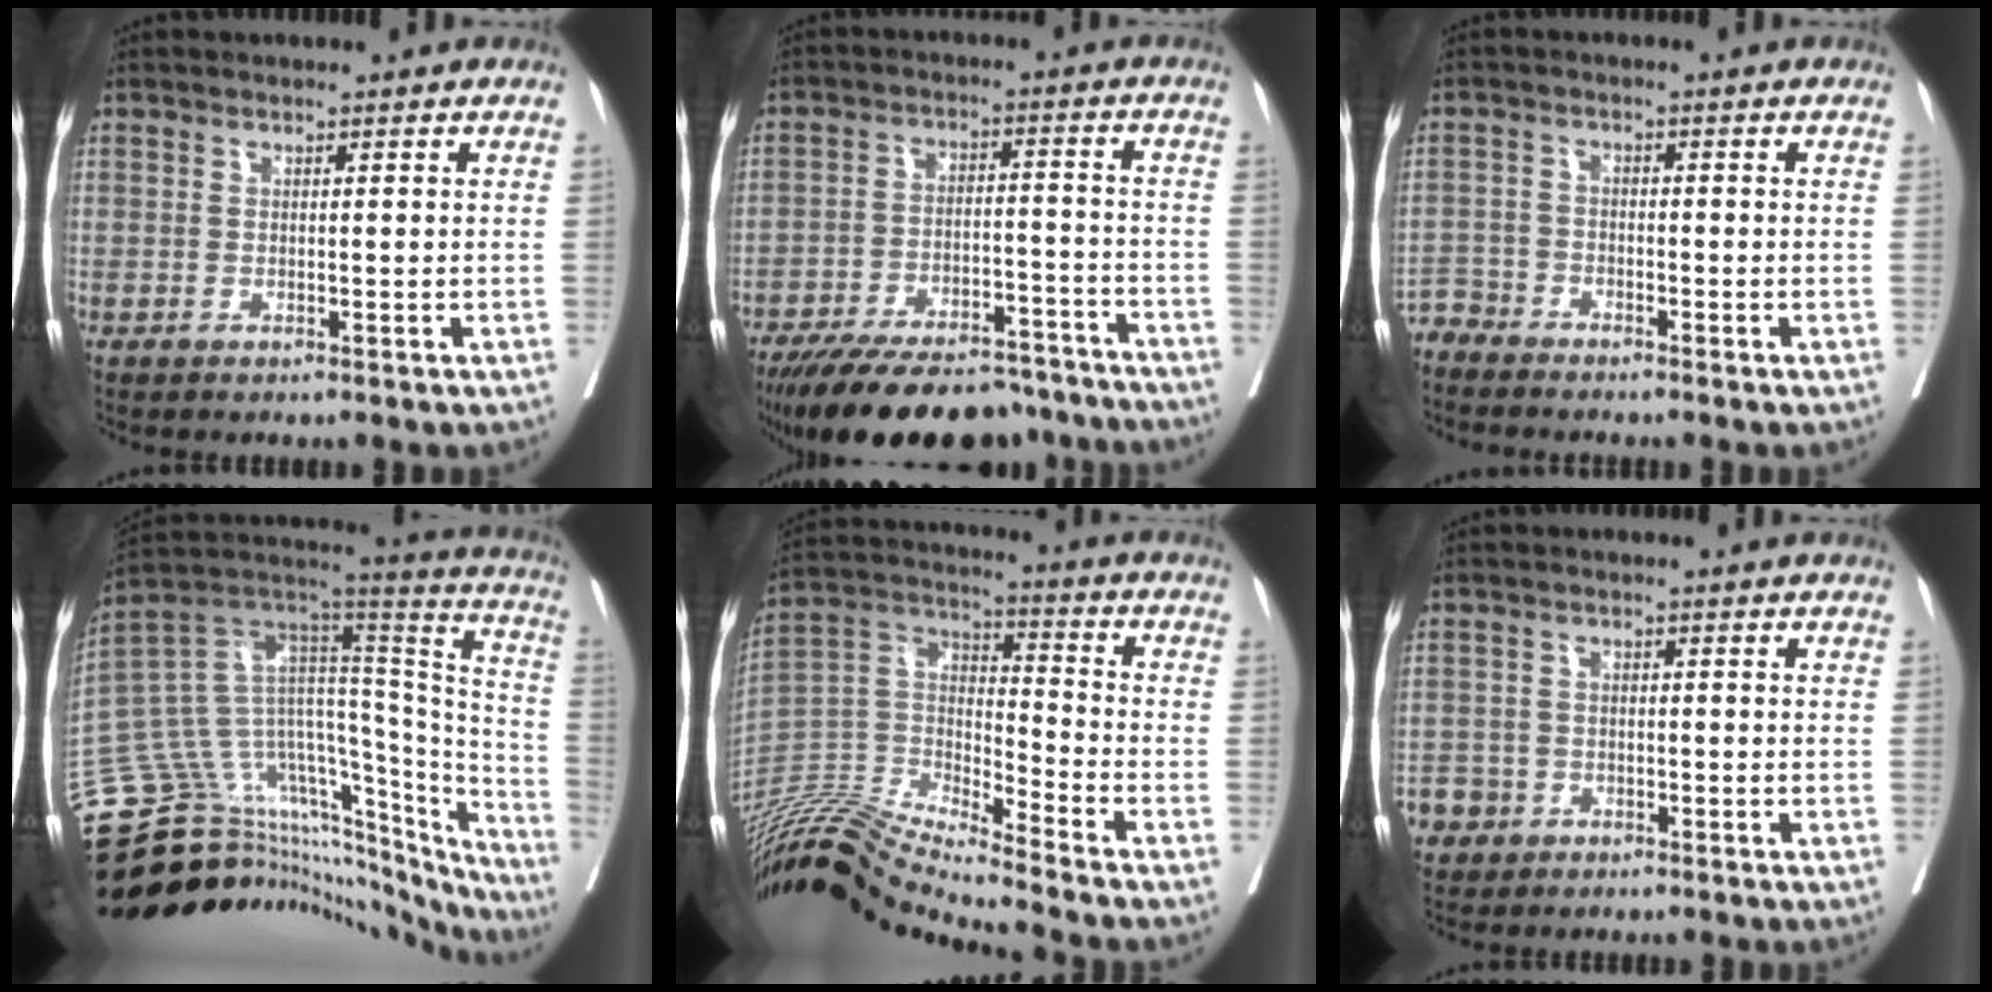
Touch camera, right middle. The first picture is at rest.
{"total": 20.9, "force": [-18.0, 6.3, 8.7], "torque": [-0.140, -0.005, -0.262]}
{"total": 3.9, "force": [-3.8, 0.2, -0.7], "torque": [0.021, -0.011, -0.076]}
{"total": 42.1, "force": [-36.2, 14.6, 16.0], "torque": [-0.233, 0.032, -0.473]}
{"total": 16.0, "force": [-15.3, -1.1, 4.5], "torque": [-0.080, 0.034, -0.292]}
{"total": 3.6, "force": [-2.3, 2.8, -0.1], "torque": [0.003, 0.010, -0.045]}